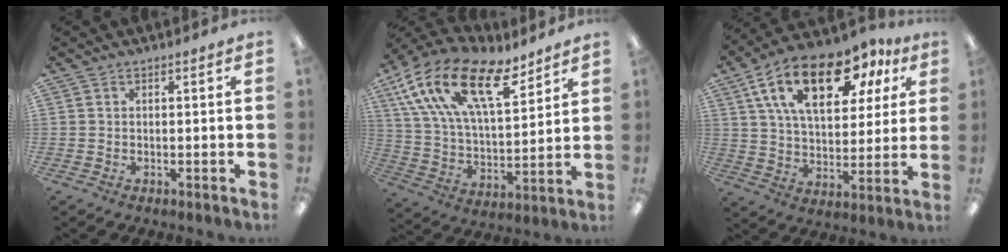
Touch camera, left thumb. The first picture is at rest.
{"total": 21.2, "force": [12.6, 9.7, 14.0], "torque": [-0.271, -0.065, 0.224]}
{"total": 21.2, "force": [11.0, 11.1, 14.4], "torque": [-0.247, -0.029, 0.188]}